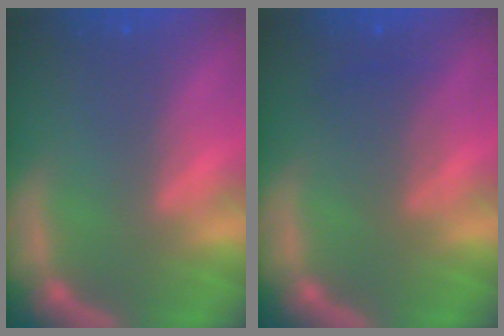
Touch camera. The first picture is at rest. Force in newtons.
{"total": 2.5}